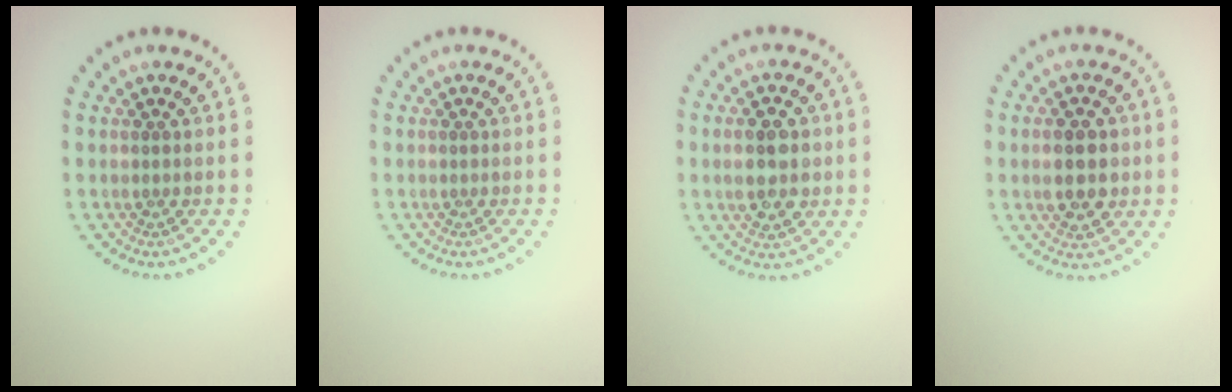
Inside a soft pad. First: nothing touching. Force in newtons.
{"total": 0.0}
{"total": 4.4, "press": 4.4, "slide": 0.3}
{"total": 4.7, "press": 4.7, "slide": 0.4}